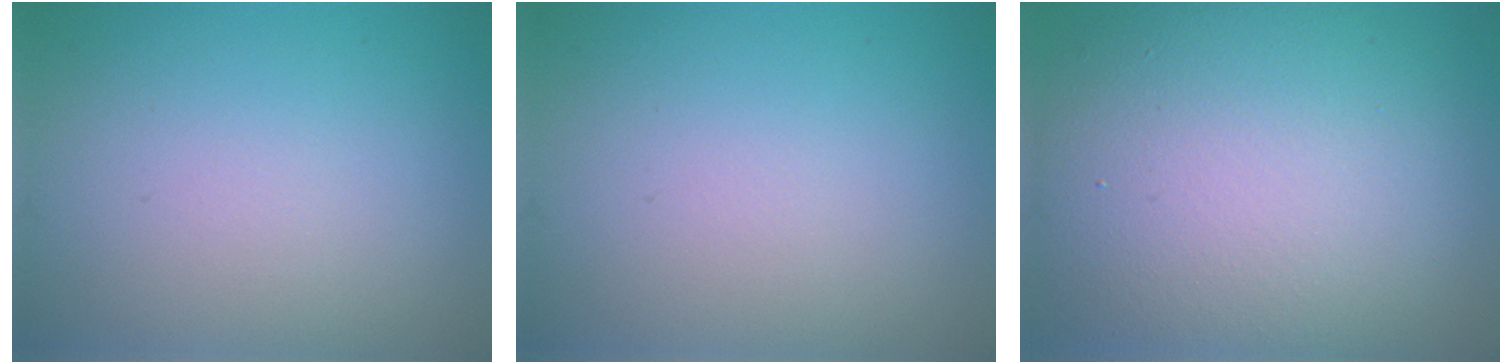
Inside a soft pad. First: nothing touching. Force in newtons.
{"total": 0.0}
{"total": 13.5, "press": 13.5, "slide": 0.5}